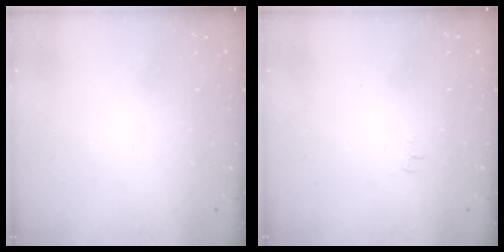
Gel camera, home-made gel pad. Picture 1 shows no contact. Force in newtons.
{"total": 3.6, "press": 3.6, "slide": 0.5}